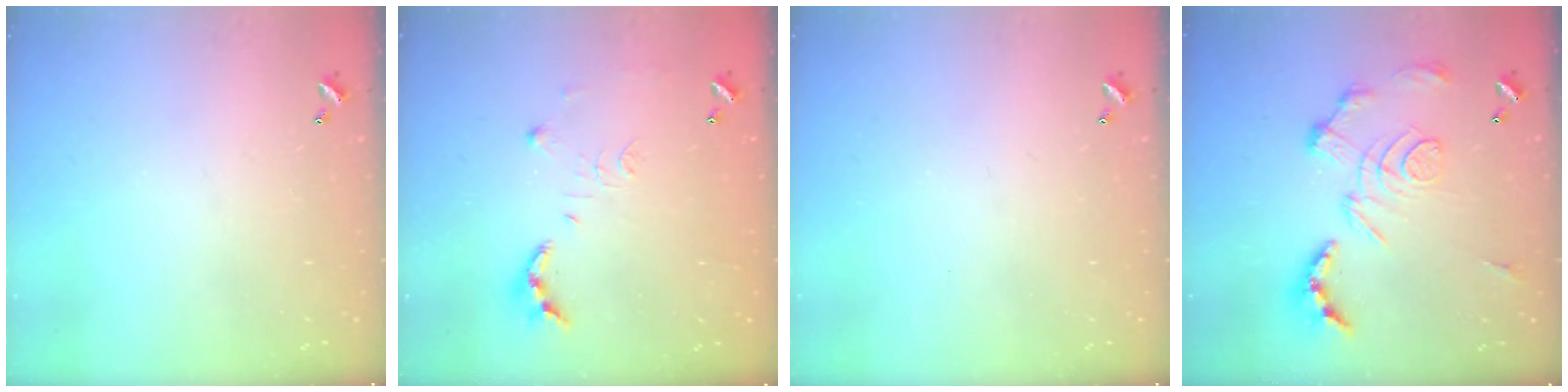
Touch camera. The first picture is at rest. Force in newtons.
{"total": 8.7, "press": 8.7, "slide": 0.8}
{"total": 0.0}
{"total": 3.4, "press": 2.7, "slide": 2.0}